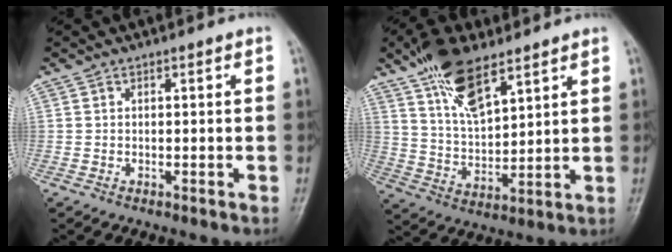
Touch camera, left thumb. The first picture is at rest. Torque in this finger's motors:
{"motor_torque": [1.45, 0.76, 1.37, -0.77, 0.35]}